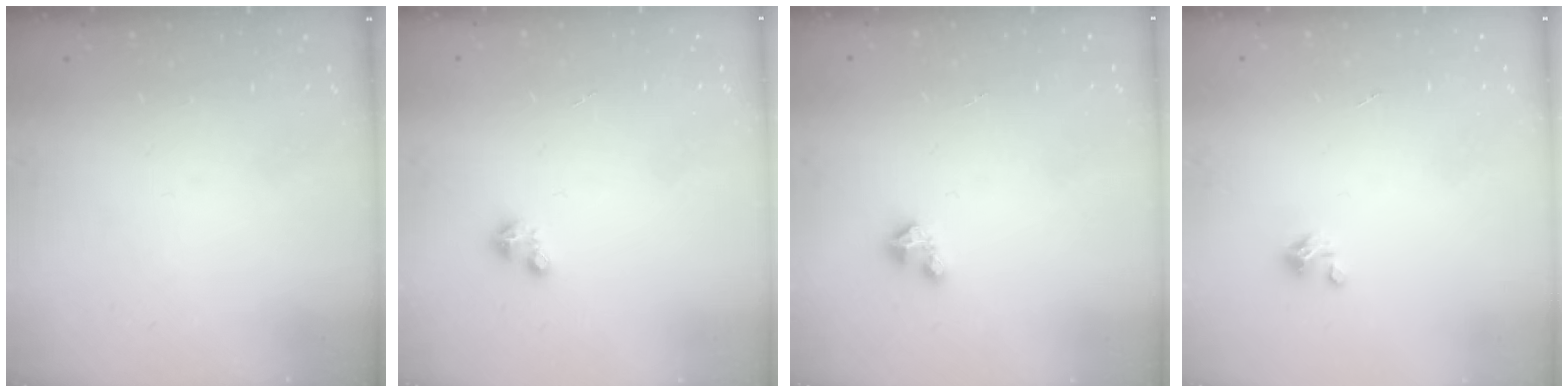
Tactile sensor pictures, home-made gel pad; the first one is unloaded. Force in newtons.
{"total": 0.9, "press": 0.9, "slide": 0.1}
{"total": 1.5, "press": 1.5, "slide": 0.2}
{"total": 1.5, "press": 1.5, "slide": 0.1}